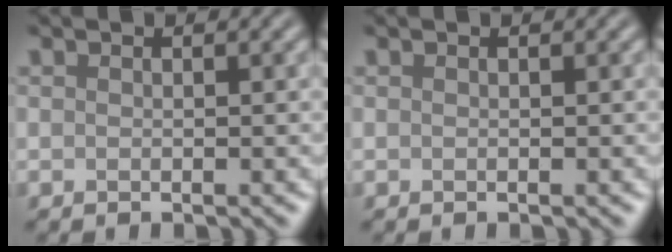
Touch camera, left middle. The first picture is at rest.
{"total": 0.0}